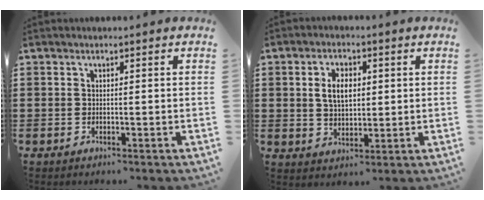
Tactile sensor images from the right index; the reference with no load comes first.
{"total": 5.0, "force": [0.9, 3.0, 3.9], "torque": [-0.075, 0.009, 0.012]}